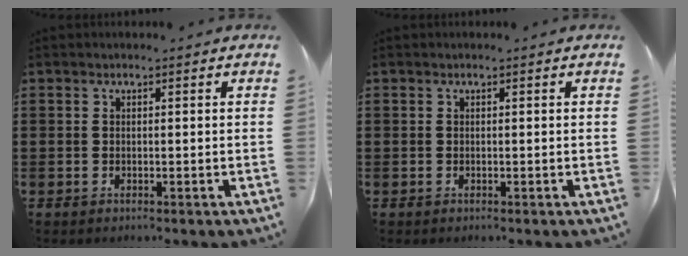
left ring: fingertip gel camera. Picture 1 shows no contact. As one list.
[{"total": 0.0}]